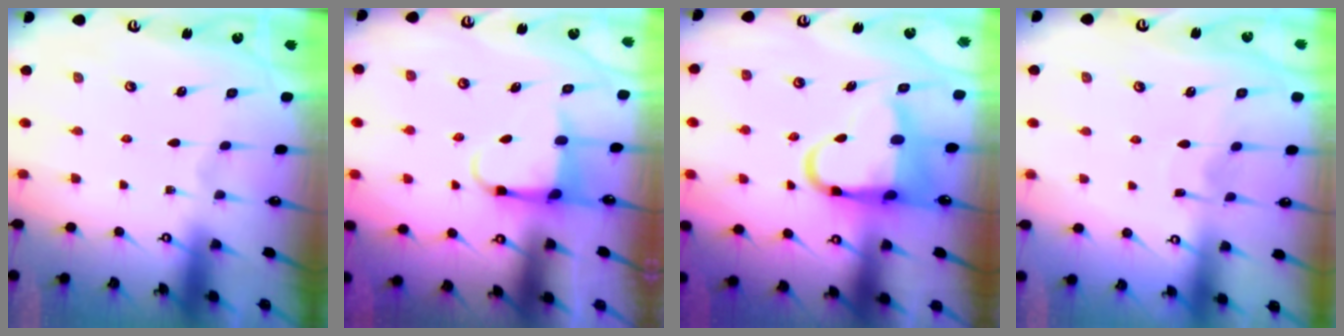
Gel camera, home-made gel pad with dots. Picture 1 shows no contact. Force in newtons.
{"total": 3.9, "press": 3.8, "slide": 0.9}
{"total": 8.8, "press": 8.3, "slide": 2.9}
{"total": 3.8, "press": 3.8, "slide": 0.4}